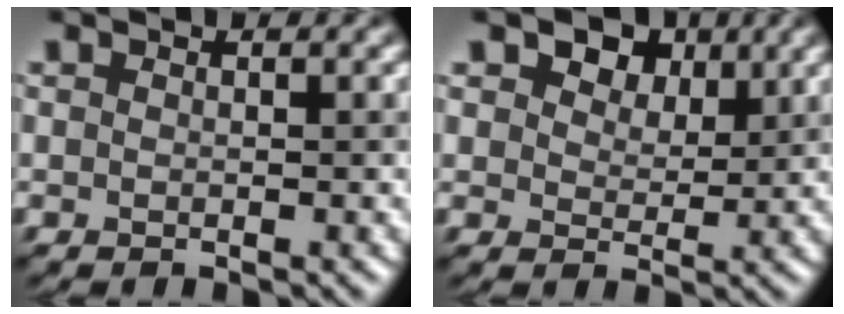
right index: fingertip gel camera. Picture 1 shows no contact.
{"total": 4.9, "force": [3.0, 3.0, 2.4], "torque": [-0.041, 0.004, 0.041]}